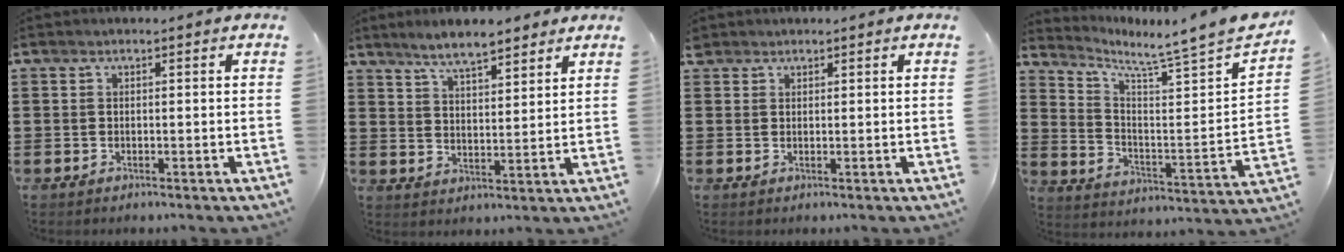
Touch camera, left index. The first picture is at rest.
{"total": 5.8, "force": [5.2, 1.0, 2.4], "torque": [-0.063, -0.008, 0.095]}
{"total": 1.3, "force": [1.1, 0.7, 0.1], "torque": [-0.006, 0.003, 0.023]}
{"total": 5.2, "force": [4.6, -1.3, 2.2], "torque": [-0.056, -0.061, 0.063]}